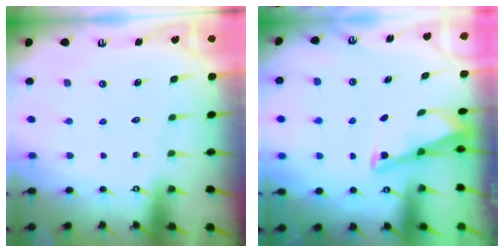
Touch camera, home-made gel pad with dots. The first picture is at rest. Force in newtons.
{"total": 2.9, "press": 2.9, "slide": 0.4}